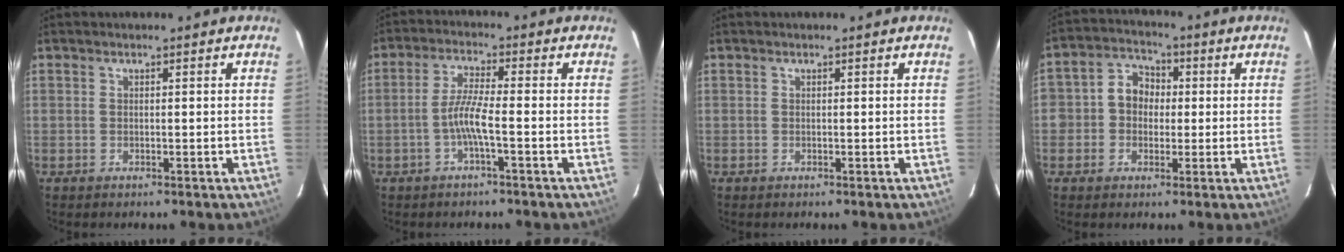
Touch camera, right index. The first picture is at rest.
{"total": 4.8, "force": [-1.9, -0.2, 4.4], "torque": [-0.097, 0.006, -0.037]}
{"total": 0.0}
{"total": 6.7, "force": [-0.5, 6.1, 2.7], "torque": [-0.052, 0.029, -0.014]}